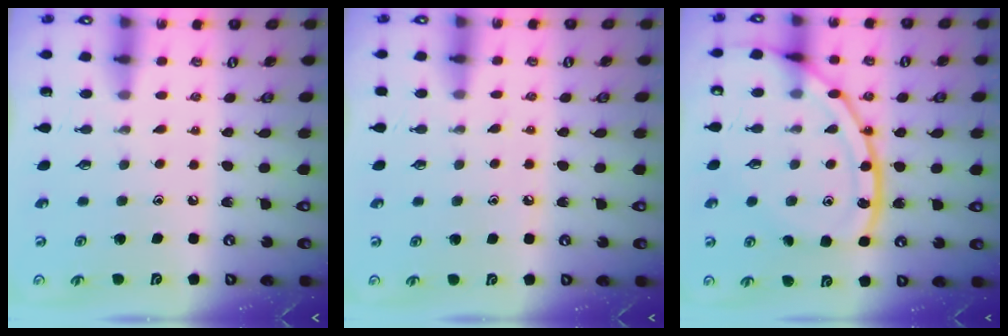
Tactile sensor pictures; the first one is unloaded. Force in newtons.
{"total": 6.8, "press": 6.7, "slide": 0.8}
{"total": 17.7, "press": 17.7, "slide": 1.1}